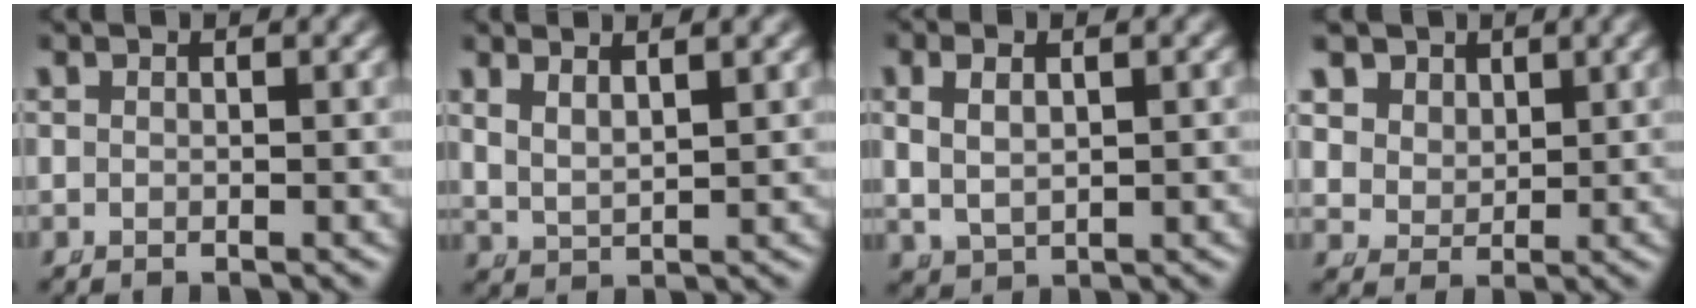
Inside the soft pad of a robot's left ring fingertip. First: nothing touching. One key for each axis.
{"total": 3.5, "fx": 2.2, "fy": 1.7, "fz": 2.0, "tx": -0.047, "ty": -0.004, "tz": 0.043}
{"total": 3.7, "fx": 0.8, "fy": 2.8, "fz": 2.3, "tx": -0.060, "ty": -0.004, "tz": 0.024}
{"total": 6.2, "fx": 2.7, "fy": 4.9, "fz": 2.6, "tx": -0.071, "ty": -0.016, "tz": 0.052}